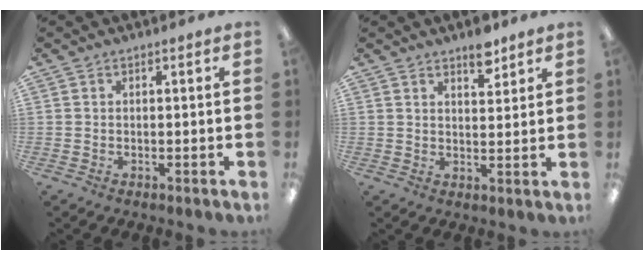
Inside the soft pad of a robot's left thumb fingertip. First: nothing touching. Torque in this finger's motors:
{"motor_torque": [0.92, 0.22, 1.18, -0.56, 0.00]}